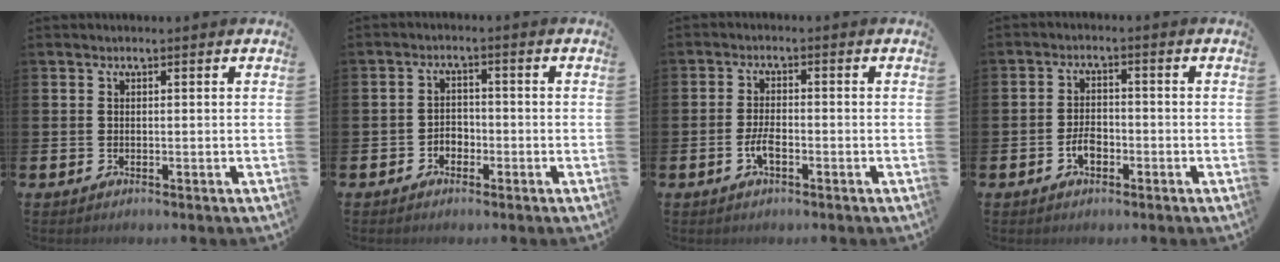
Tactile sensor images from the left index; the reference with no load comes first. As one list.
[{"total": 2.2, "force": [-1.6, 1.5, 0.5], "torque": [-0.021, 0.007, -0.034]}, {"total": 3.0, "force": [-1.2, 1.2, 2.5], "torque": [-0.052, 0.006, -0.020]}, {"total": 3.0, "force": [-1.3, 1.8, 2.0], "torque": [-0.035, 0.004, -0.026]}]